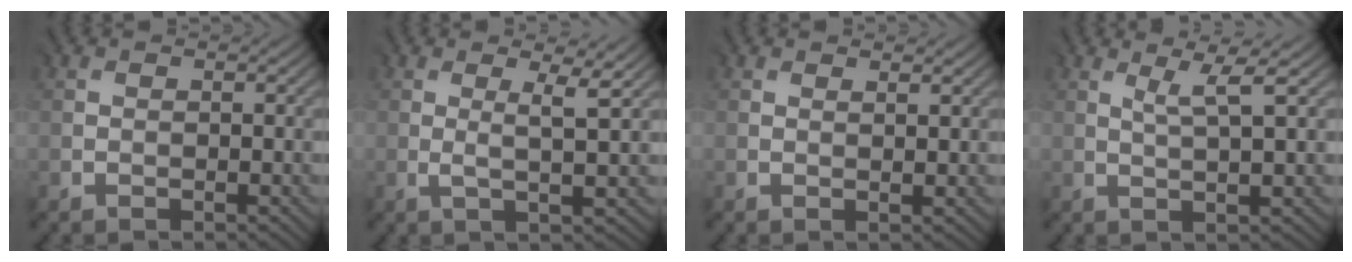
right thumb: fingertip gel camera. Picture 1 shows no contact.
{"total": 3.5, "force": [1.0, 0.3, 3.3], "torque": [-0.060, 0.002, 0.022]}
{"total": 1.1, "force": [0.9, 0.0, 0.6], "torque": [-0.012, -0.003, 0.018]}
{"total": 3.0, "force": [1.3, 0.0, 2.7], "torque": [-0.050, 0.000, 0.031]}